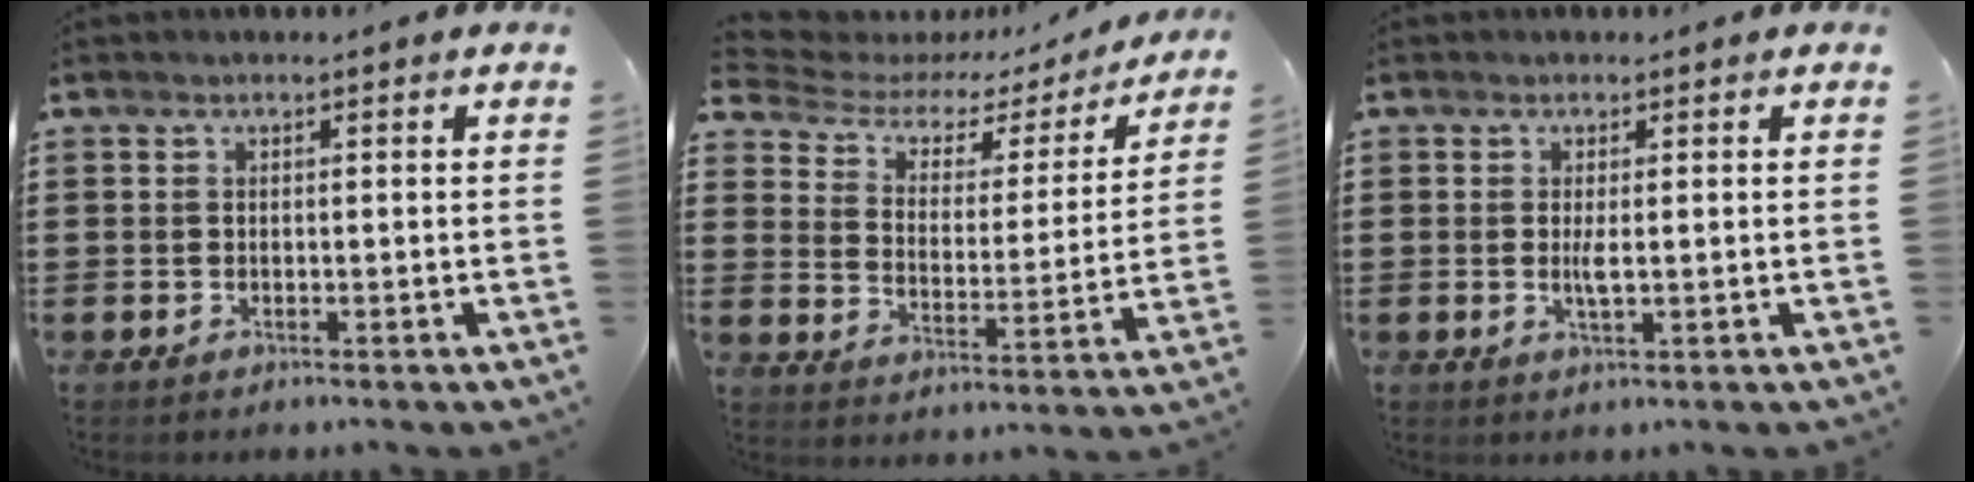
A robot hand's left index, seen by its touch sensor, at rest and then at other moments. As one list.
[{"total": 5.1, "force": [4.0, 2.6, 1.8], "torque": [-0.055, -0.027, 0.061]}, {"total": 2.0, "force": [0.0, 0.4, 1.9], "torque": [-0.044, -0.006, -0.003]}]